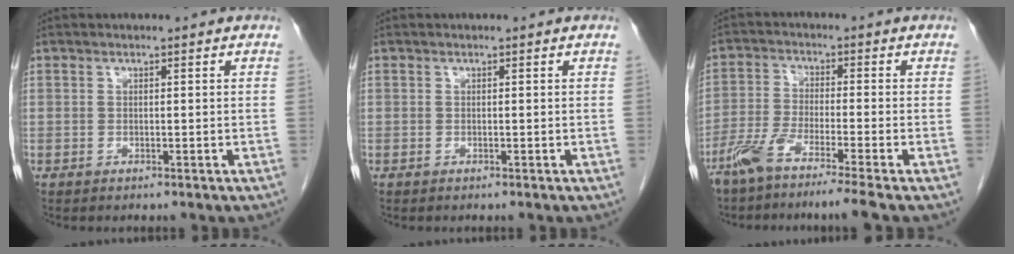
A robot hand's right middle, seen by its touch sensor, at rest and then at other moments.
{"total": 0.0}
{"total": 8.2, "force": [-6.3, -1.1, 5.2], "torque": [-0.097, -0.025, -0.117]}